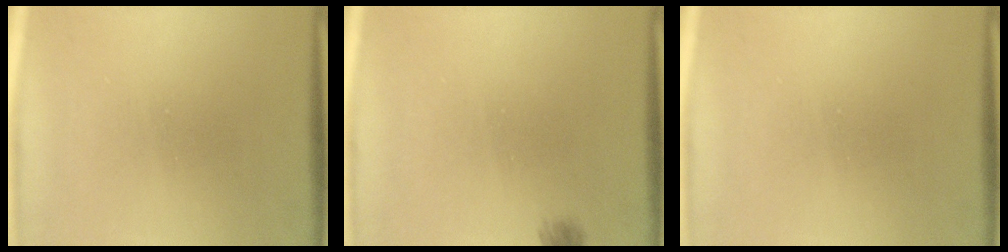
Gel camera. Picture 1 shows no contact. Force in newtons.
{"total": 1.9}
{"total": 0.0}